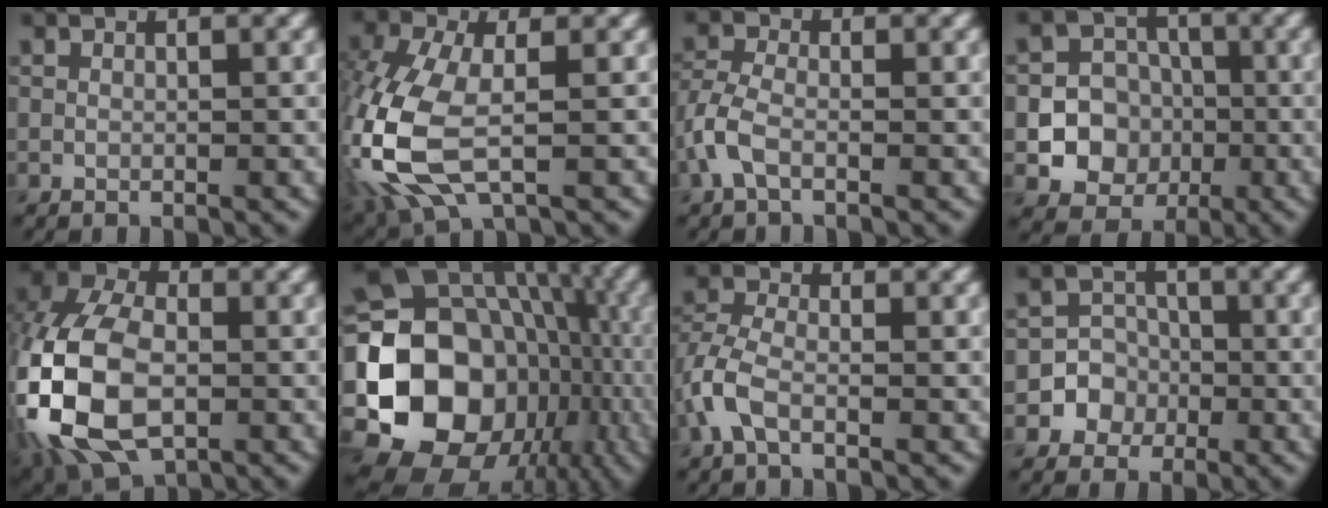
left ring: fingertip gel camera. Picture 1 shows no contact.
{"total": 8.7, "force": [-1.8, 4.5, 7.3], "torque": [-0.191, -0.009, -0.046]}
{"total": 3.0, "force": [-1.4, 1.4, 2.2], "torque": [-0.057, 0.004, -0.041]}
{"total": 8.0, "force": [-1.7, 7.5, 2.3], "torque": [-0.023, 0.002, -0.052]}
{"total": 13.9, "force": [-3.5, 8.8, 10.2], "torque": [-0.229, -0.021, -0.070]}
{"total": 17.0, "force": [-3.4, 14.1, 8.9], "torque": [-0.166, -0.011, -0.065]}
{"total": 3.5, "force": [-1.5, 1.7, 2.6], "torque": [-0.069, 0.005, -0.045]}
{"total": 4.5, "force": [-1.5, 4.2, 0.3], "torque": [0.026, 0.011, -0.043]}